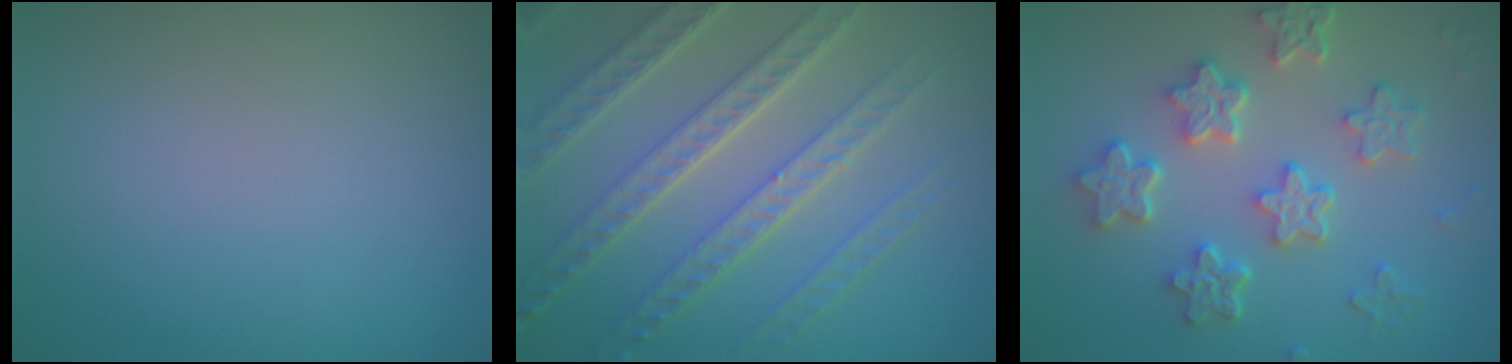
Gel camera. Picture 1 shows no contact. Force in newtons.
{"total": 7.6, "press": 5.3, "slide": 5.4}
{"total": 5.8, "press": 4.7, "slide": 3.4}